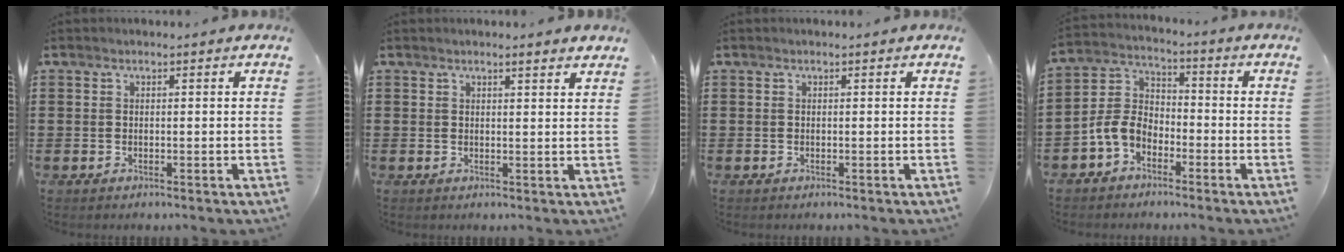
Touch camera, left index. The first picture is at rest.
{"total": 1.7, "force": [1.6, 0.0, 0.7], "torque": [-0.016, 0.001, 0.031]}
{"total": 0.0}
{"total": 5.6, "force": [-3.4, 3.7, 2.6], "torque": [-0.081, 0.003, -0.078]}